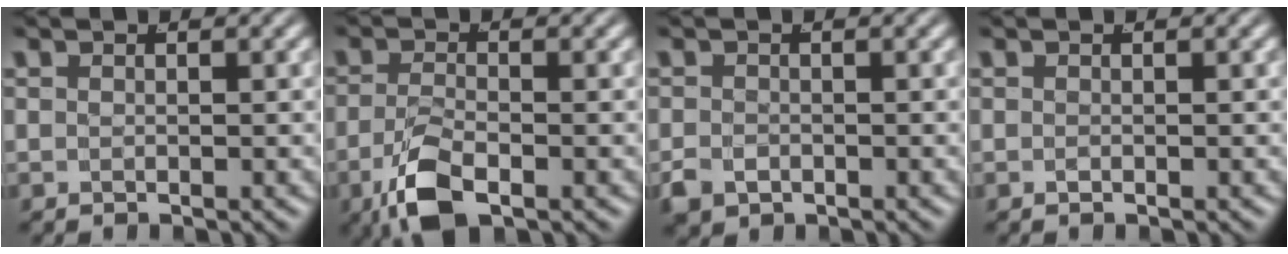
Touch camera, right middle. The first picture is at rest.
{"total": 4.7, "force": [-2.7, 1.6, 3.5], "torque": [-0.073, -0.015, -0.036]}
{"total": 2.5, "force": [-1.5, 1.7, 1.0], "torque": [-0.030, -0.021, -0.016]}
{"total": 0.0}